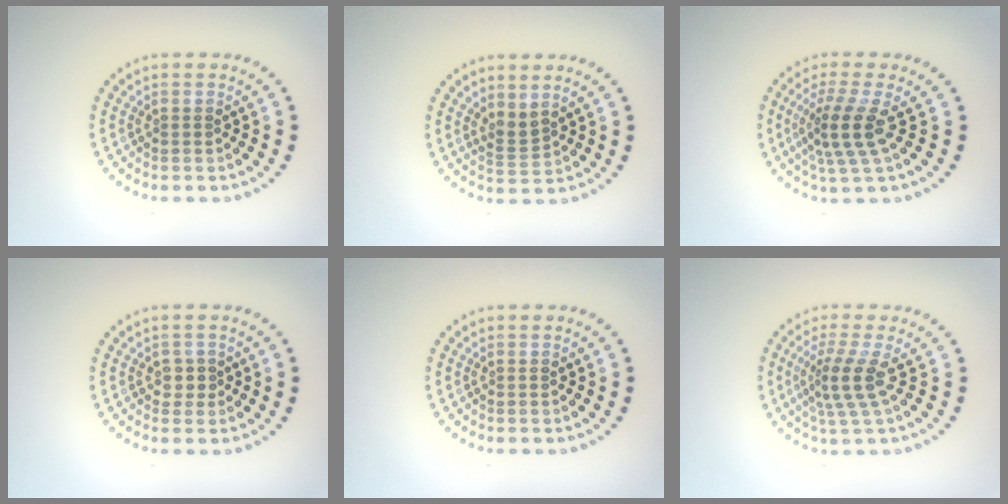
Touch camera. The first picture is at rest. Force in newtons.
{"total": 1.7, "press": 1.2, "slide": 1.1}
{"total": 3.8, "press": 2.8, "slide": 2.6}
{"total": 1.2, "press": 1.0, "slide": 0.6}
{"total": 0.0}
{"total": 3.3, "press": 2.3, "slide": 2.3}